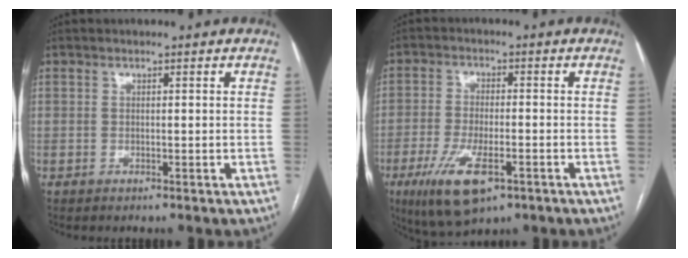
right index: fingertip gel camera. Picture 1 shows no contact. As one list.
[{"total": 10.2, "force": [-5.0, 3.3, 8.2], "torque": [-0.161, -0.020, -0.079]}]